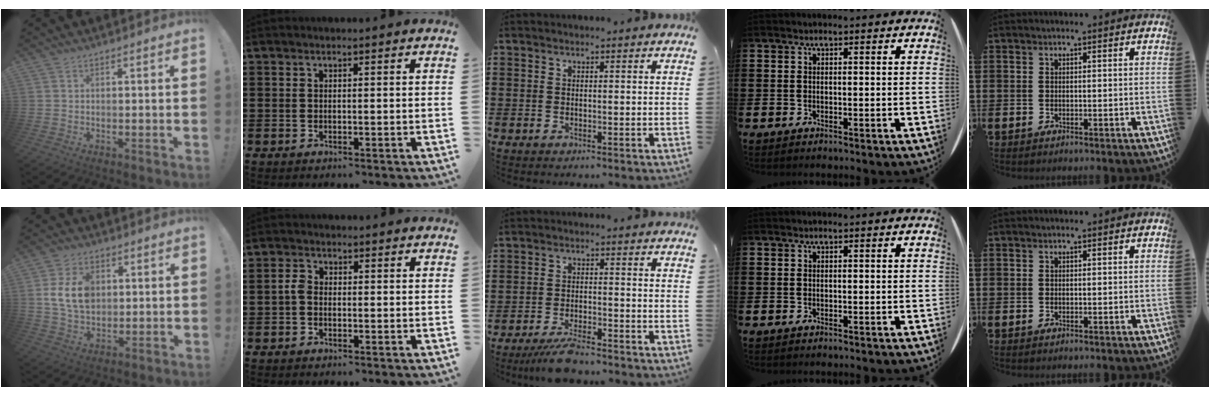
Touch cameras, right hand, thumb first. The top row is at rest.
{"thumb": {"total": 11.4, "force": [2.0, 8.2, 7.6], "torque": [-0.140, 0.005, 0.038]}, "index": {"total": 1.9, "force": [-0.6, 1.2, 1.4], "torque": [-0.044, -0.005, -0.016]}, "middle": {"total": 4.9, "force": [-4.3, 0.5, 2.1], "torque": [-0.039, -0.001, -0.083]}}